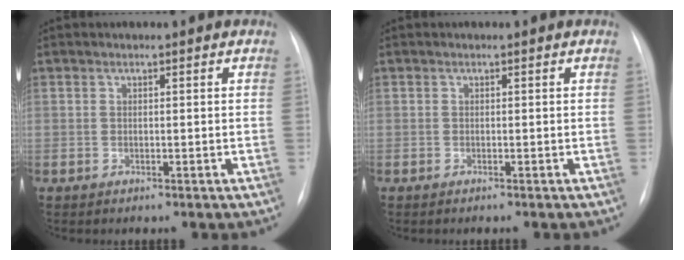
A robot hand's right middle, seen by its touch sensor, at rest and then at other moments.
{"total": 0.0}